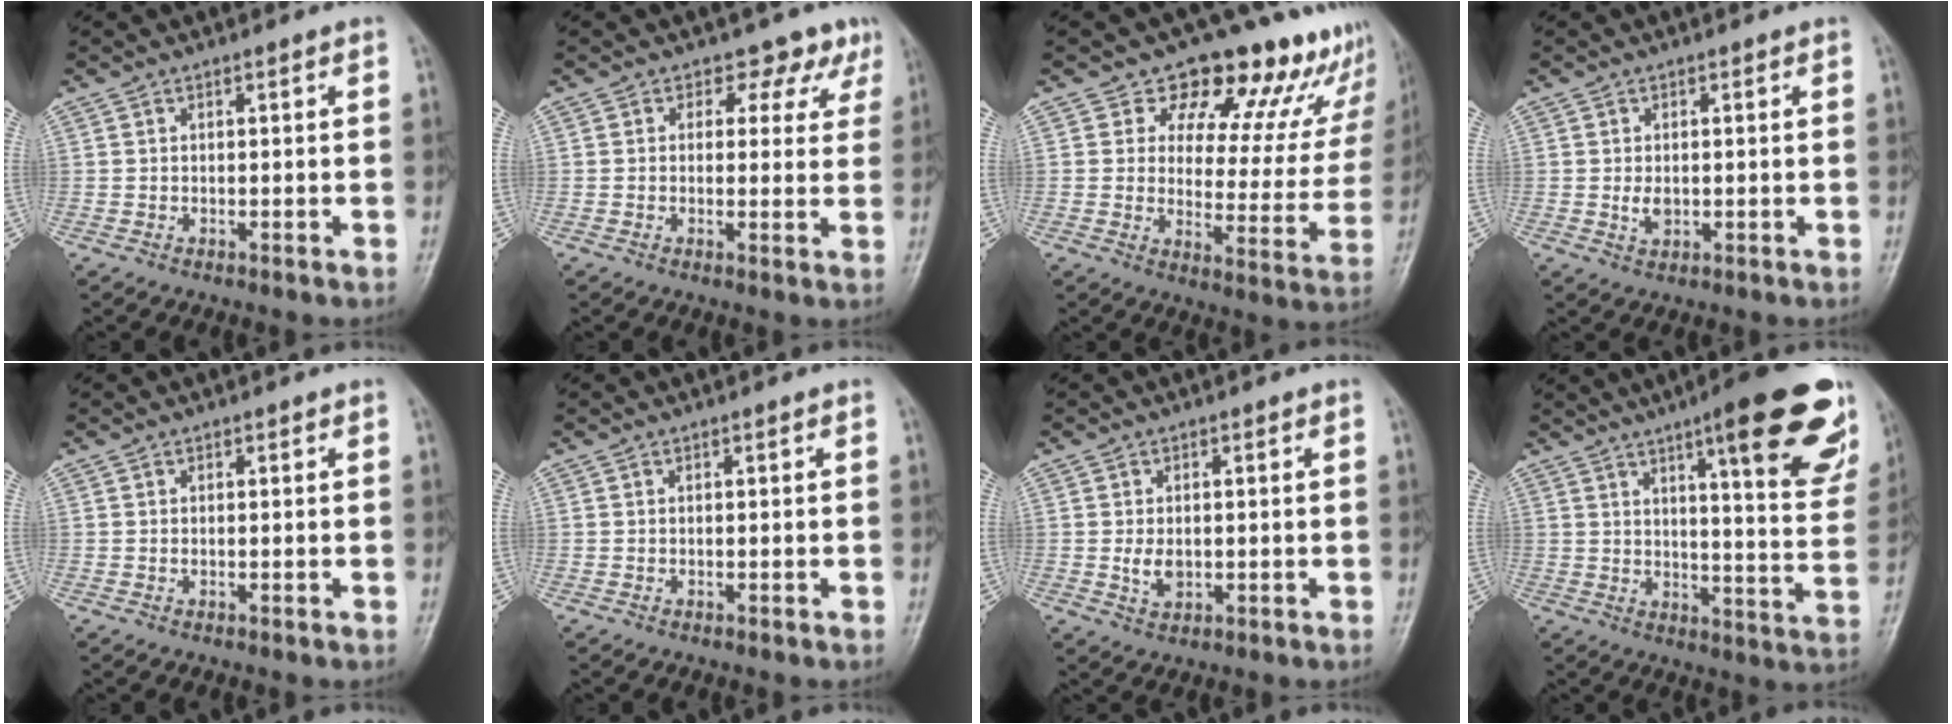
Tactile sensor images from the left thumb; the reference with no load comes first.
{"total": 5.3, "force": [3.6, 3.8, 1.1], "torque": [0.021, -0.017, 0.023]}
{"total": 17.6, "force": [14.0, 8.6, 6.3], "torque": [-0.013, -0.087, 0.155]}
{"total": 2.4, "force": [0.0, 1.6, 1.7], "torque": [-0.026, -0.004, 0.002]}
{"total": 0.0}
{"total": 0.0}
{"total": 3.3, "force": [-0.1, 2.3, 2.3], "torque": [-0.036, -0.005, 0.003]}
{"total": 22.2, "force": [12.3, 5.0, 17.9], "torque": [-0.204, -0.047, 0.156]}